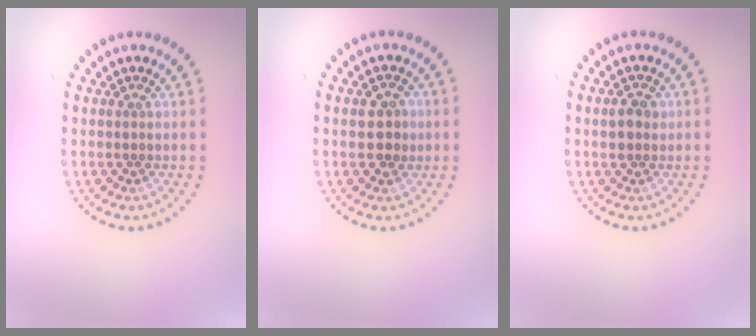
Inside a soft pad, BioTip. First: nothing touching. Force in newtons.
{"total": 2.5, "press": 2.5, "slide": 0.1}
{"total": 1.7, "press": 1.7, "slide": 0.3}